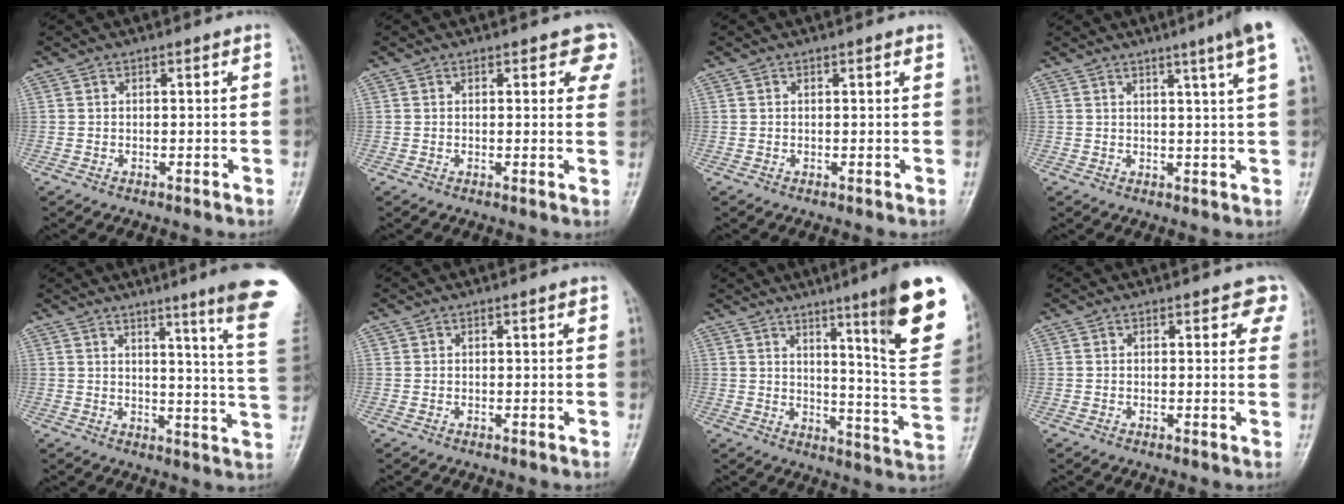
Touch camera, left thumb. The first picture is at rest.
{"total": 4.5, "force": [2.8, 2.4, 2.5], "torque": [0.011, -0.009, 0.017]}
{"total": 0.5, "force": [0.3, 0.1, 0.4], "torque": [-0.005, -0.001, 0.001]}
{"total": 6.8, "force": [4.0, -0.8, 5.5], "torque": [-0.077, -0.012, 0.049]}
{"total": 16.4, "force": [10.7, -0.6, 12.3], "torque": [-0.141, -0.083, 0.117]}
{"total": 1.0, "force": [0.7, 0.5, 0.5], "torque": [0.000, -0.003, 0.006]}
{"total": 20.1, "force": [10.4, 1.8, 17.1], "torque": [-0.193, -0.063, 0.148]}
{"total": 3.9, "force": [2.5, 2.2, 2.1], "torque": [0.014, -0.007, 0.014]}